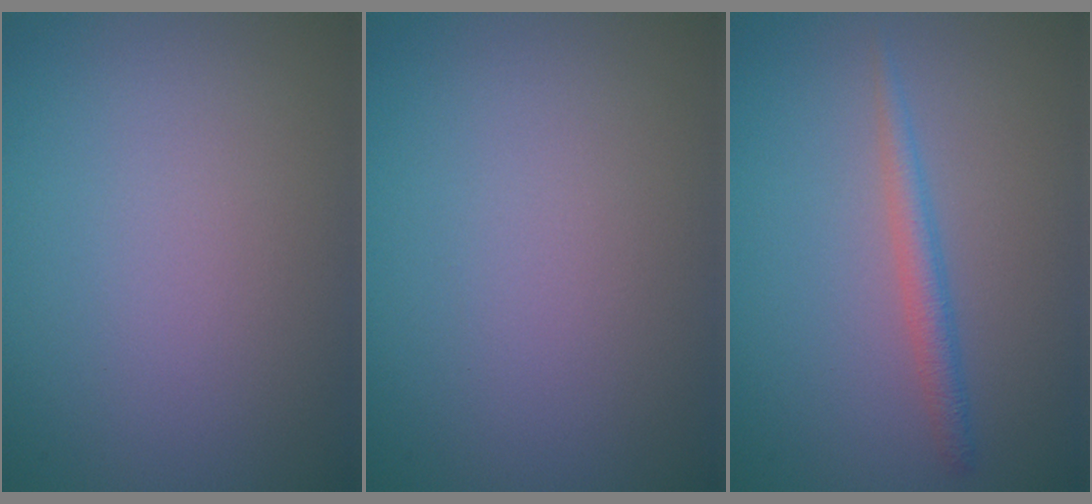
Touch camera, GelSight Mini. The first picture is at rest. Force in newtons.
{"total": 0.0}
{"total": 1.8, "press": 1.8, "slide": 0.0}